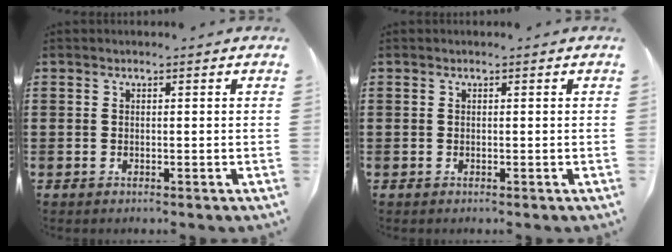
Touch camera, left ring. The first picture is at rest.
{"total": 0.0}